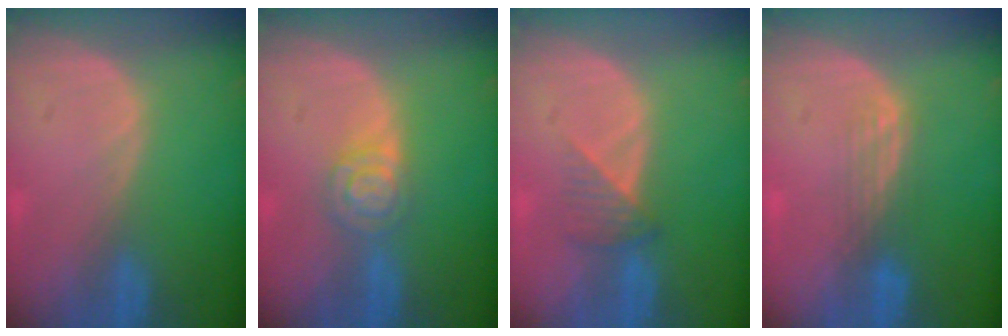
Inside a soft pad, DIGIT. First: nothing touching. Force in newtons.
{"total": 4.9, "press": 4.2, "slide": 2.5}
{"total": 3.1, "press": 2.8, "slide": 1.4}
{"total": 3.0, "press": 2.5, "slide": 1.6}